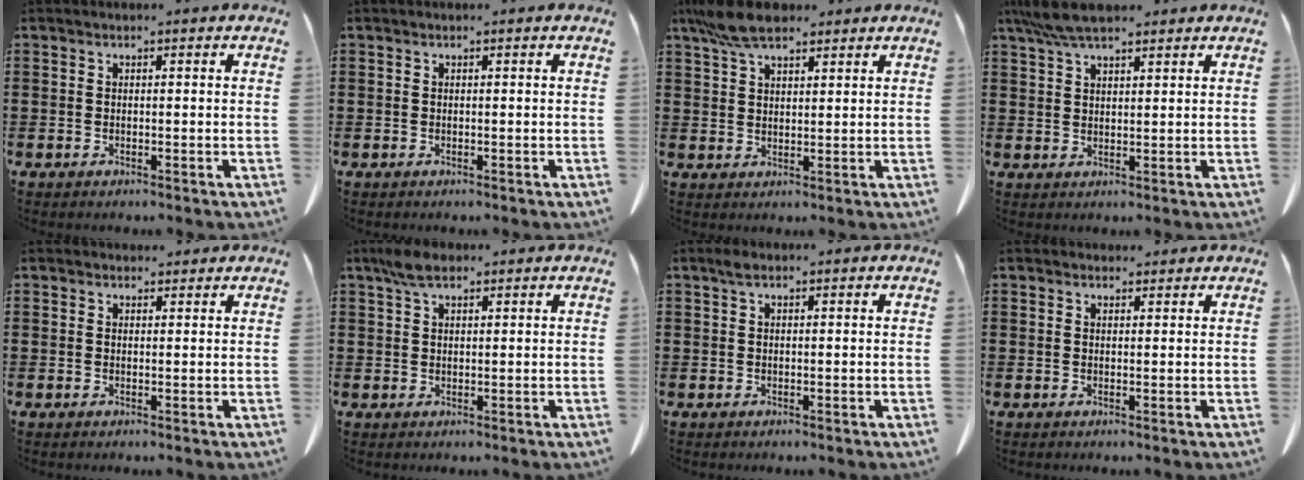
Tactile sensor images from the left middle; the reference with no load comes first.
{"total": 0.0}
{"total": 7.3, "force": [5.4, 2.7, 4.1], "torque": [-0.096, -0.003, 0.104]}
{"total": 6.1, "force": [4.8, 1.4, 3.5], "torque": [-0.081, -0.006, 0.089]}
{"total": 1.6, "force": [1.5, 0.6, 0.2], "torque": [0.000, -0.002, 0.028]}
{"total": 3.7, "force": [2.5, 1.5, 2.3], "torque": [-0.052, 0.006, 0.046]}
{"total": 1.1, "force": [0.6, 0.6, 0.8], "torque": [-0.019, 0.003, 0.011]}
{"total": 1.5, "force": [1.4, 0.5, 0.2], "torque": [0.001, -0.002, 0.026]}